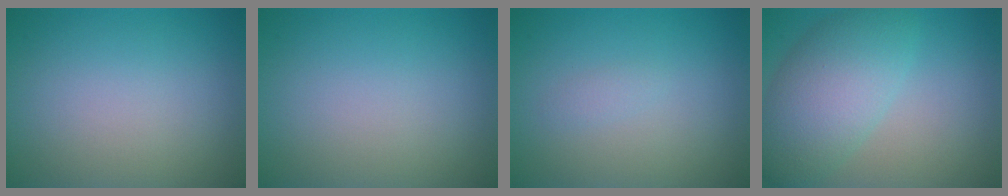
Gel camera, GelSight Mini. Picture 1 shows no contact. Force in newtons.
{"total": 0.0}
{"total": 0.6, "press": 0.6, "slide": 0.0}
{"total": 6.3, "press": 6.3, "slide": 0.2}